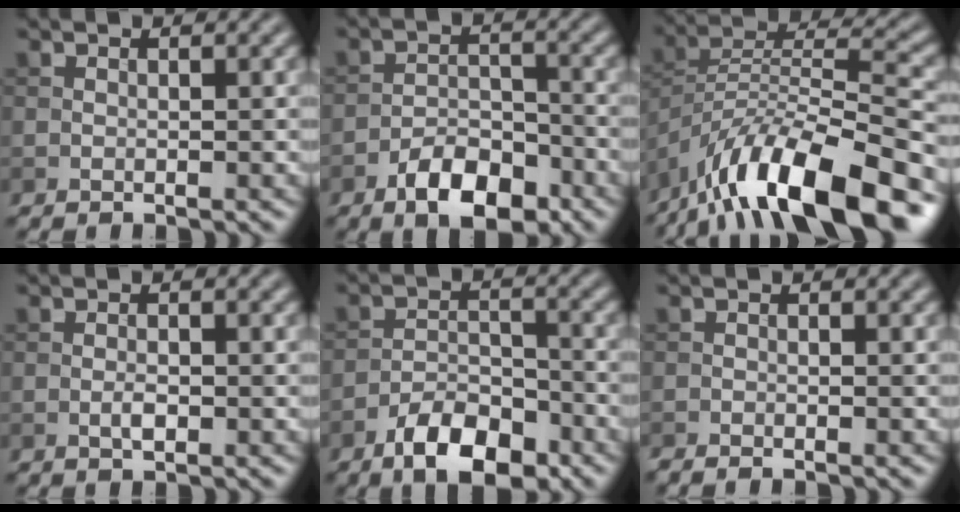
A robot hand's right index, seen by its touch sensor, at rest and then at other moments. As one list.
[{"total": 5.8, "force": [-3.6, 2.7, 3.6], "torque": [-0.054, 0.003, -0.067]}, {"total": 14.0, "force": [-9.9, 4.2, 9.0], "torque": [-0.156, 0.012, -0.181]}, {"total": 1.3, "force": [-0.5, 0.5, 1.1], "torque": [-0.021, 0.000, -0.010]}, {"total": 6.5, "force": [-4.2, 2.8, 4.1], "torque": [-0.063, 0.004, -0.075]}, {"total": 1.1, "force": [-0.9, 0.0, 0.6], "torque": [-0.015, -0.001, -0.018]}]